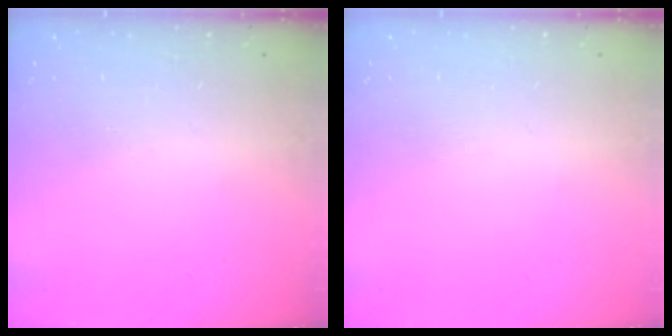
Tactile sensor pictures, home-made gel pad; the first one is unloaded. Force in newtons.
{"total": 0.0}